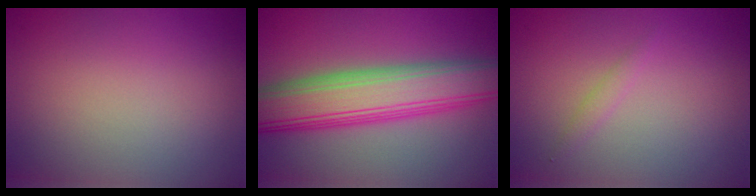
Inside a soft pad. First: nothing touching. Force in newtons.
{"total": 9.1, "press": 9.1, "slide": 0.5}
{"total": 0.8, "press": 0.8, "slide": 0.1}